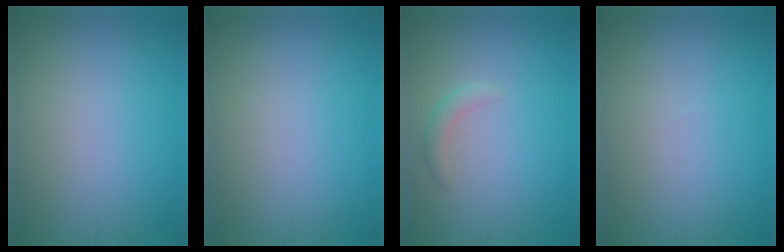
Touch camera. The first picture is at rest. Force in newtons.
{"total": 0.0}
{"total": 1.2, "press": 1.2, "slide": 0.1}
{"total": 0.0}